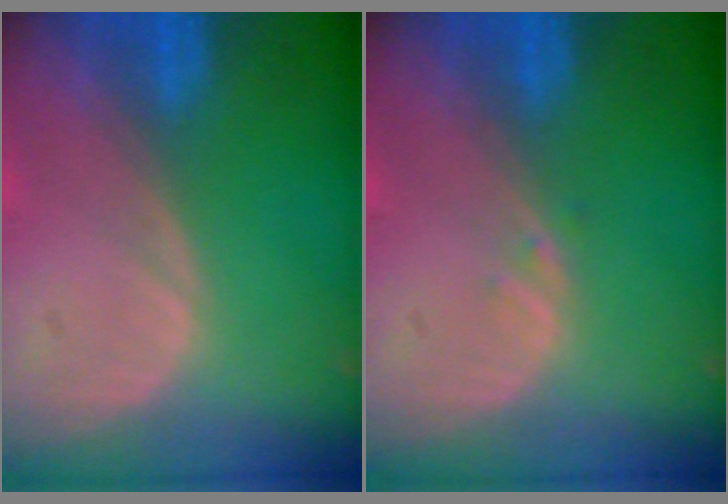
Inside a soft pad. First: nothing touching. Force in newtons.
{"total": 0.6, "press": 0.6, "slide": 0.1}